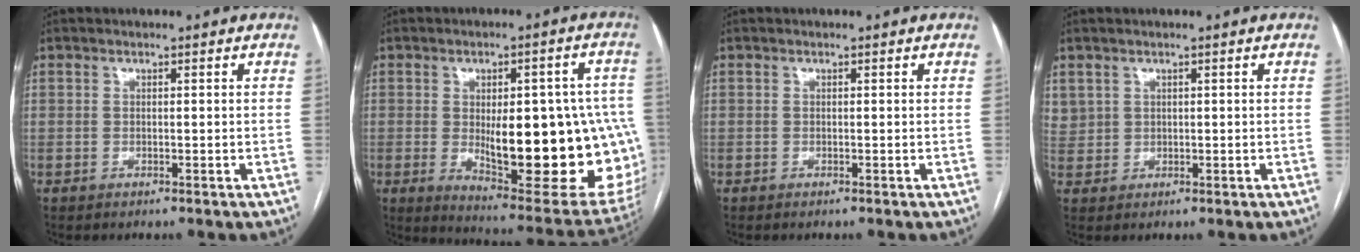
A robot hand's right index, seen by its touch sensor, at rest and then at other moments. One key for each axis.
{"total": 24.4, "fx": -2.4, "fy": 8.0, "fz": 23.0, "tx": -0.229, "ty": 0.006, "tz": -0.002}
{"total": 0.0}
{"total": 2.7, "fx": 1.5, "fy": 2.2, "fz": 0.3, "tx": 0.003, "ty": 0.006, "tz": 0.032}